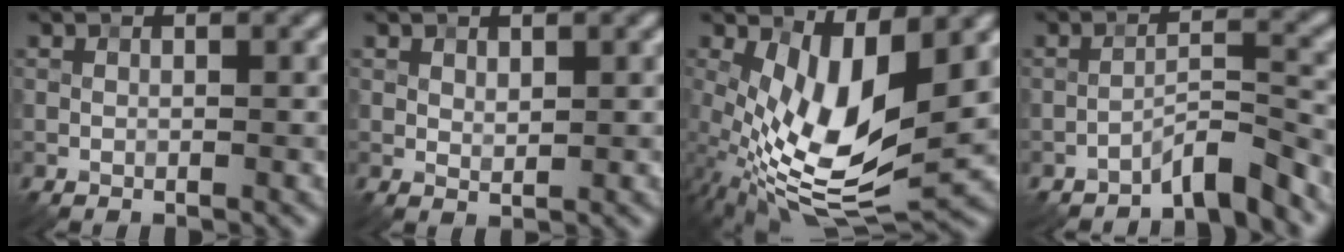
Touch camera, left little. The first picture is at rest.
{"total": 1.0, "force": [0.6, 0.6, 0.6], "torque": [-0.013, -0.003, 0.014]}
{"total": 11.1, "force": [0.1, 4.9, 10.0], "torque": [-0.203, -0.024, 0.004]}
{"total": 3.8, "force": [-3.2, 0.4, 2.0], "torque": [-0.027, 0.015, -0.061]}